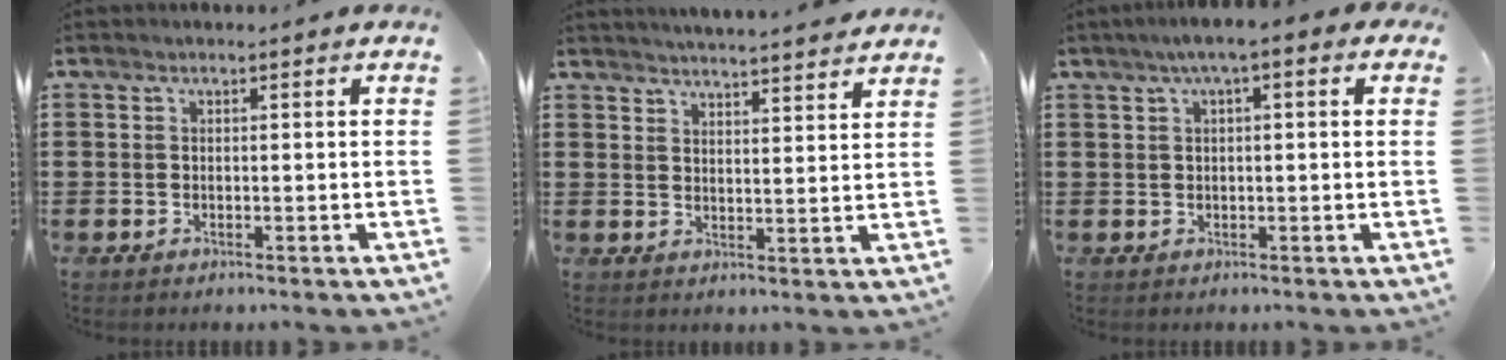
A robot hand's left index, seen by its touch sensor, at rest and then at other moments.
{"total": 3.8, "force": [3.8, -0.6, 0.1], "torque": [-0.015, -0.022, 0.067]}
{"total": 2.8, "force": [0.7, 0.4, 2.7], "torque": [-0.050, 0.004, 0.010]}